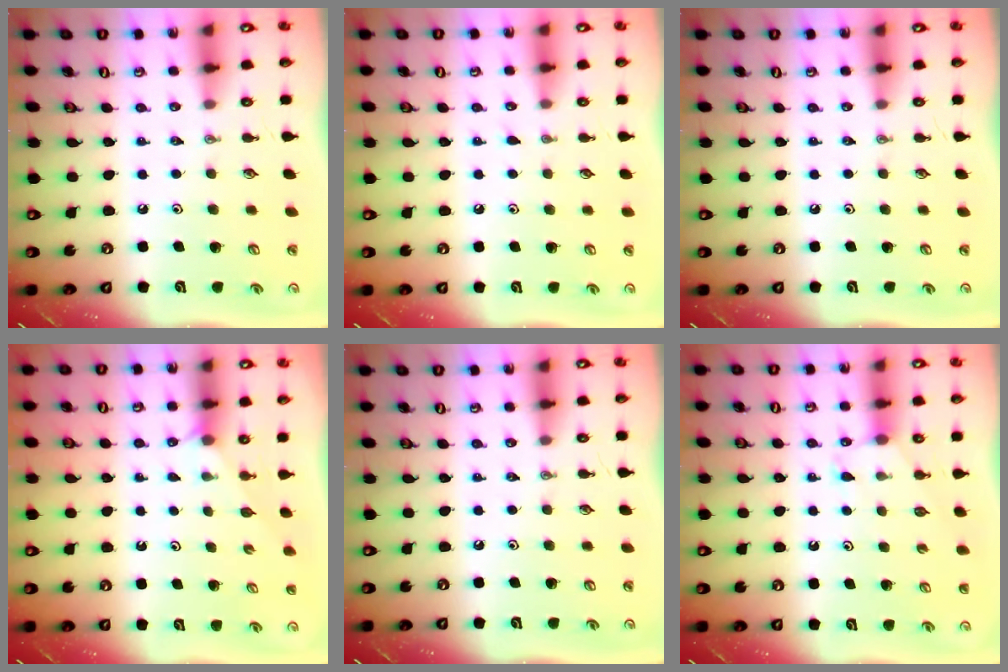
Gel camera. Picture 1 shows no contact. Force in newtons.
{"total": 3.7, "press": 3.7, "slide": 0.5}
{"total": 0.0}
{"total": 1.3, "press": 1.3, "slide": 0.3}
{"total": 0.0}
{"total": 4.4, "press": 4.4, "slide": 0.6}